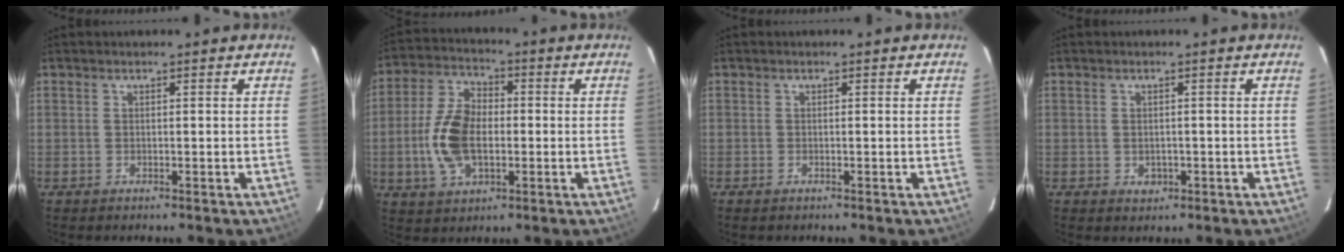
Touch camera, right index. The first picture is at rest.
{"total": 12.3, "force": [-1.7, 7.4, 9.7], "torque": [-0.205, 0.009, -0.030]}
{"total": 0.6, "force": [-0.4, 0.2, 0.3], "torque": [-0.007, -0.002, -0.009]}
{"total": 2.1, "force": [-0.5, 1.9, 0.9], "torque": [-0.014, 0.000, 0.001]}